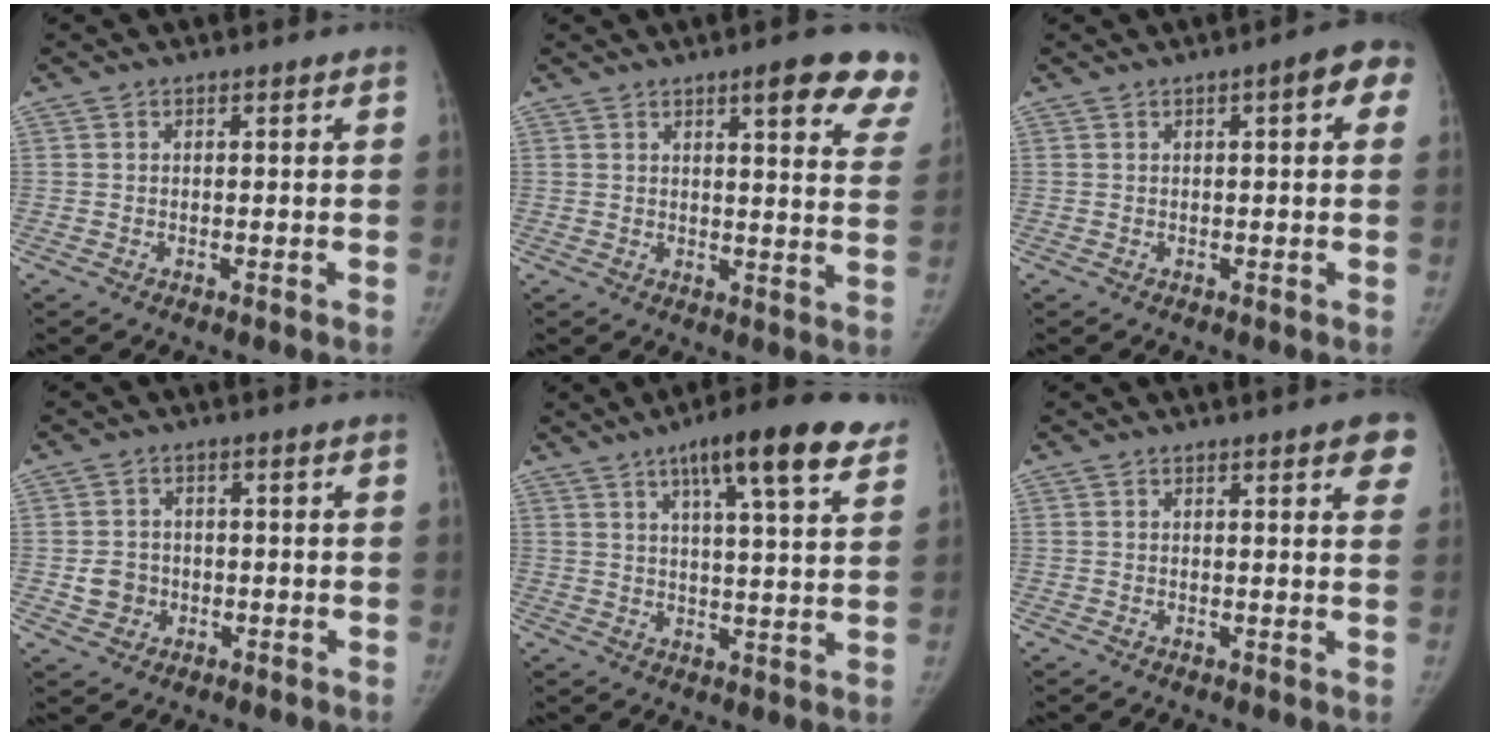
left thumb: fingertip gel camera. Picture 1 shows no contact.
{"total": 14.7, "force": [10.0, 3.0, 10.3], "torque": [-0.098, -0.039, 0.106]}
{"total": 5.6, "force": [1.7, 1.8, 5.0], "torque": [-0.049, 0.008, 0.011]}
{"total": 4.2, "force": [-0.7, 3.9, 1.5], "torque": [-0.007, 0.007, -0.009]}
{"total": 16.0, "force": [9.6, 3.3, 12.3], "torque": [-0.157, -0.026, 0.135]}
{"total": 5.9, "force": [3.3, 1.4, 4.6], "torque": [-0.034, -0.006, 0.034]}